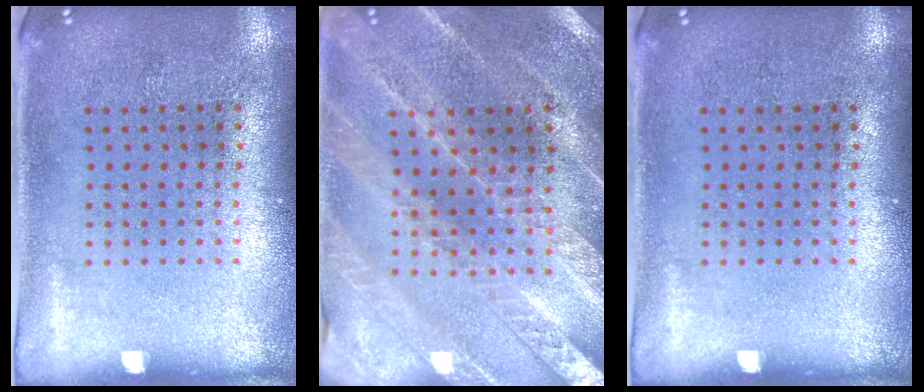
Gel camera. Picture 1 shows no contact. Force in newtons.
{"total": 2.4, "press": 2.4, "slide": 0.4}
{"total": 0.0}